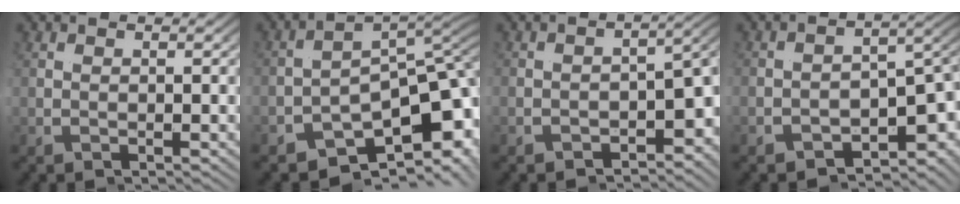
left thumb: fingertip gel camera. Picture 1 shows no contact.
{"total": 11.0, "force": [-3.2, 5.7, 8.8], "torque": [-0.126, 0.001, -0.059]}
{"total": 7.6, "force": [-2.5, 4.4, 5.7], "torque": [-0.083, -0.037, -0.019]}
{"total": 7.6, "force": [-2.6, 5.0, 5.2], "torque": [-0.088, -0.028, -0.032]}